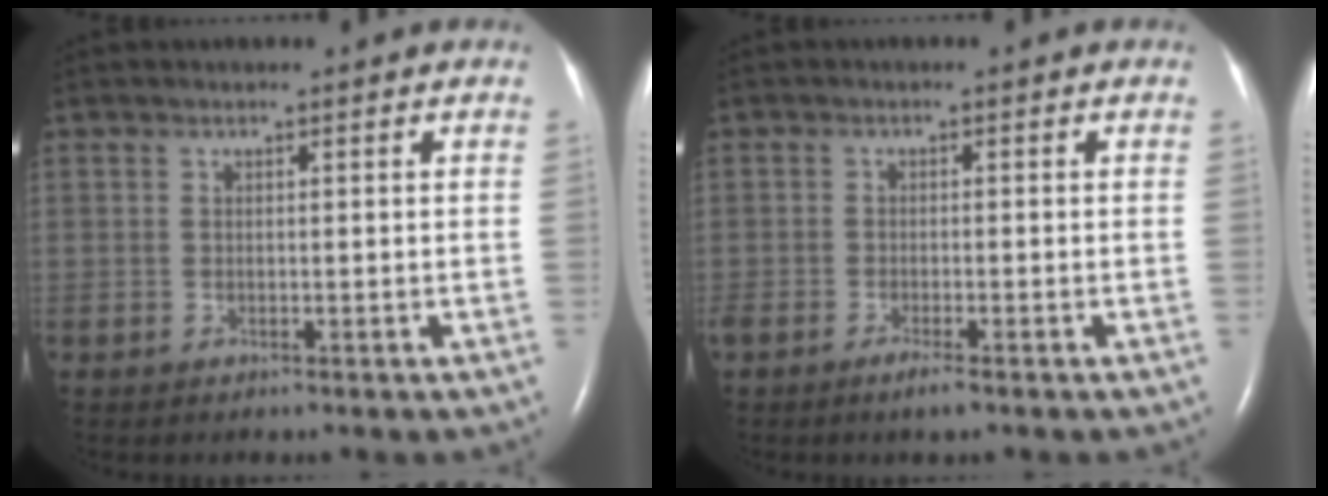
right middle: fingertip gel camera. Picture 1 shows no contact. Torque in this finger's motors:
{"motor_torque": [0.33, -0.24, 0.00, 0.01]}